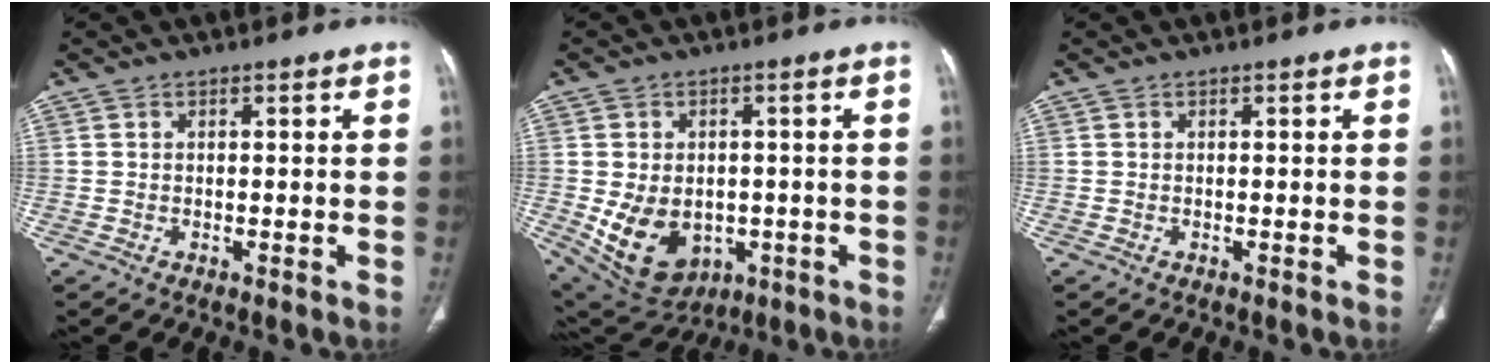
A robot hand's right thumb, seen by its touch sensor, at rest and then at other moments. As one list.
[{"total": 13.3, "force": [-3.0, 9.9, 8.3], "torque": [-0.129, 0.005, -0.017]}, {"total": 0.0}]